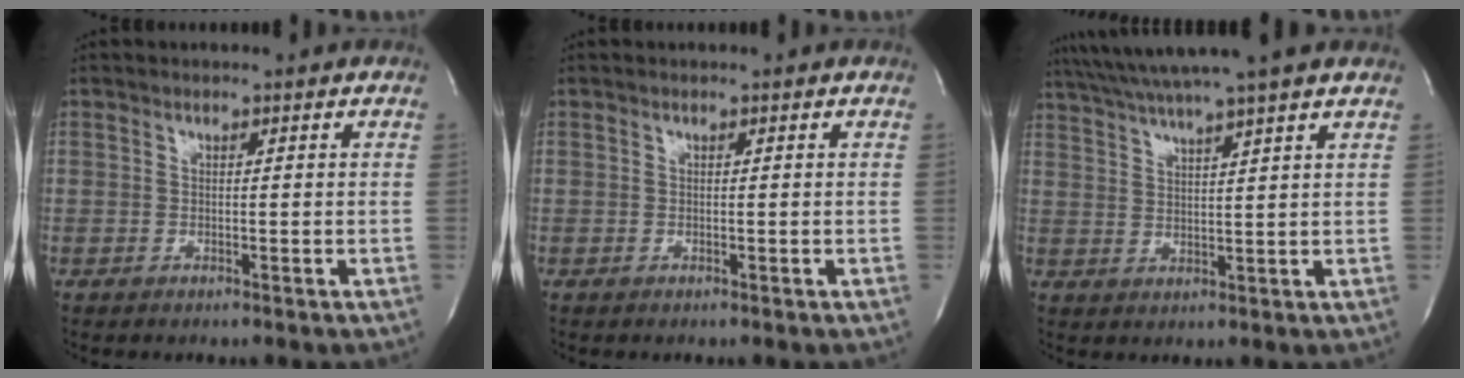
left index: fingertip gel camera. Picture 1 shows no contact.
{"total": 0.0}
{"total": 11.7, "force": [9.8, -1.0, 6.3], "torque": [-0.118, 0.023, 0.146]}